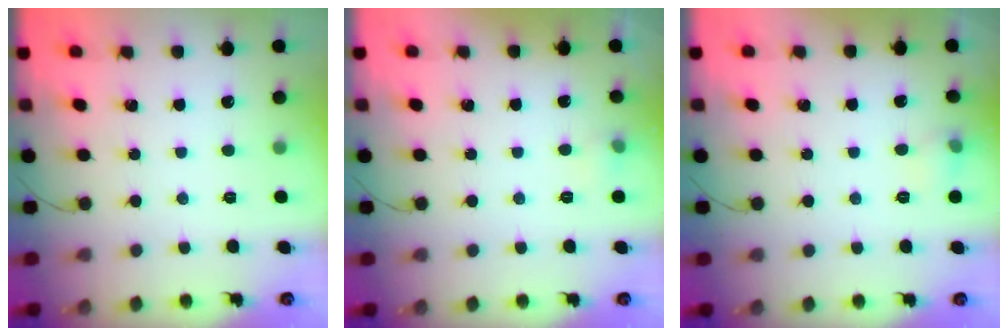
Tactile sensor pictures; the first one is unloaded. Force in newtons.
{"total": 4.3, "press": 4.0, "slide": 1.5}
{"total": 5.7, "press": 5.4, "slide": 1.8}